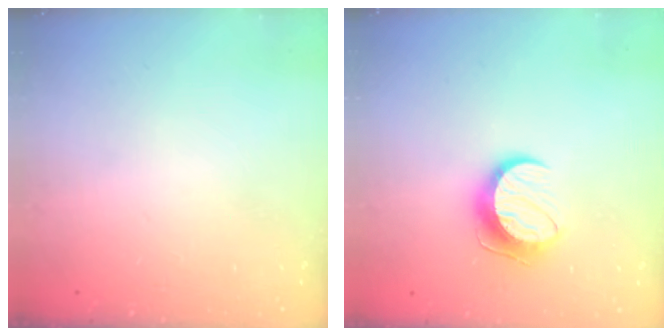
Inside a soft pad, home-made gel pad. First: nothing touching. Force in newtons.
{"total": 10.1, "press": 10.1, "slide": 0.4}